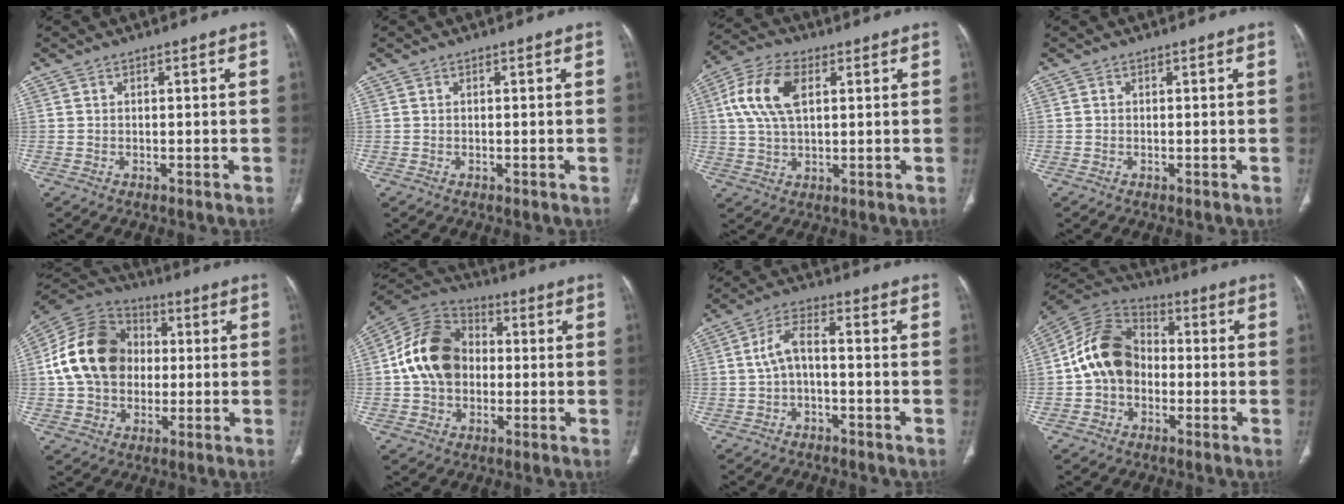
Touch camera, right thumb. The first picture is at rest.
{"total": 0.0}
{"total": 11.3, "force": [3.0, 6.1, 9.0], "torque": [-0.188, 0.013, 0.056]}
{"total": 0.0}
{"total": 17.6, "force": [0.9, 13.9, 10.8], "torque": [-0.178, 0.023, 0.010]}
{"total": 15.2, "force": [0.1, 11.5, 9.9], "torque": [-0.161, 0.028, -0.008]}
{"total": 5.5, "force": [-1.0, 2.5, 4.8], "torque": [-0.095, 0.029, -0.025]}
{"total": 13.7, "force": [-1.2, 10.4, 8.8], "torque": [-0.149, 0.036, -0.036]}